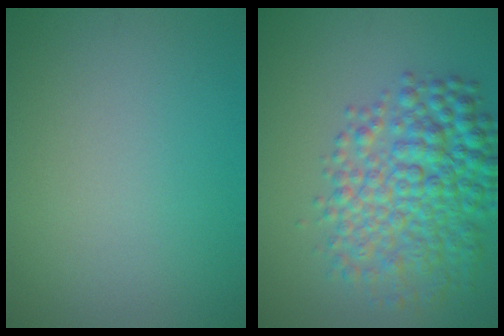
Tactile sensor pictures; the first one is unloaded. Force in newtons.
{"total": 7.1, "press": 7.1, "slide": 0.1}